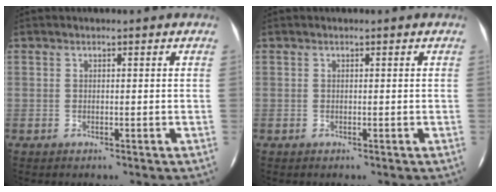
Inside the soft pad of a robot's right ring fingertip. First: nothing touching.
{"total": 0.0}